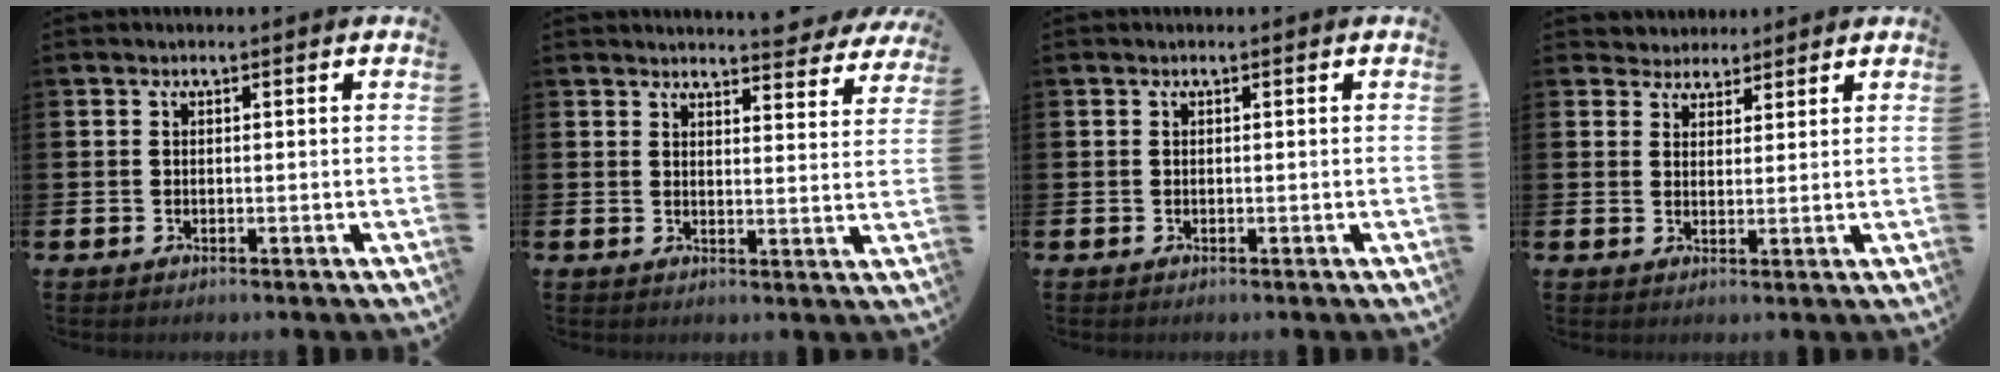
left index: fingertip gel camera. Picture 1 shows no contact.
{"total": 4.1, "force": [4.1, 0.3, 0.3], "torque": [-0.007, -0.027, 0.072]}
{"total": 0.0}
{"total": 3.6, "force": [3.2, 1.6, -0.5], "torque": [-0.007, -0.013, 0.057]}